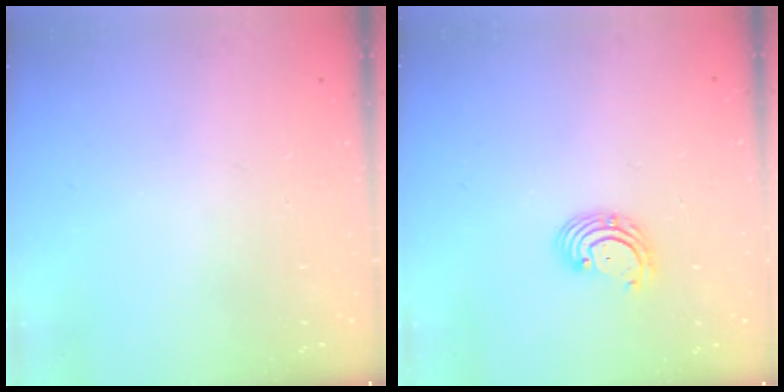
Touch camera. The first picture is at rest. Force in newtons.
{"total": 2.7, "press": 2.7, "slide": 0.3}